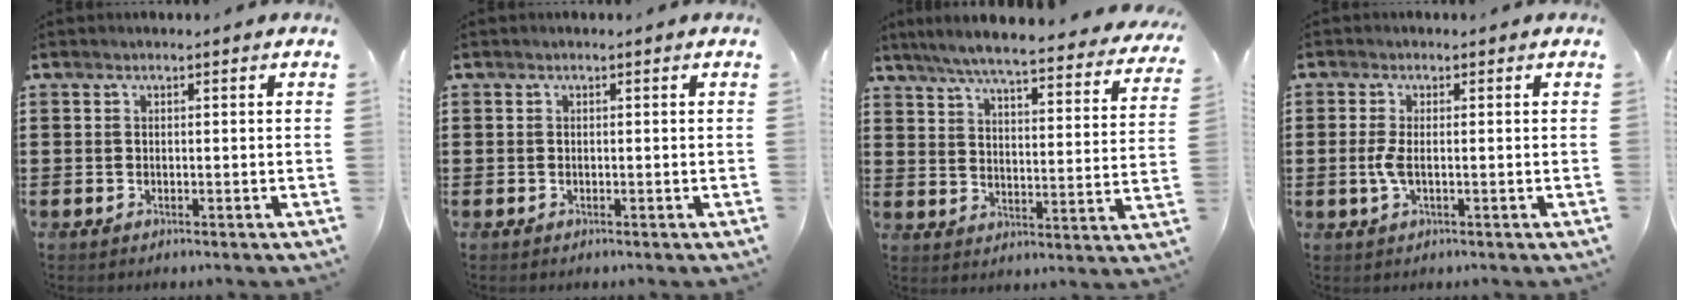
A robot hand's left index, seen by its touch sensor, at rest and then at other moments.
{"total": 0.0}
{"total": 6.3, "force": [5.7, -0.4, 2.7], "torque": [-0.079, -0.043, 0.094]}
{"total": 2.8, "force": [-0.4, 0.8, 2.6], "torque": [-0.070, -0.007, -0.013]}